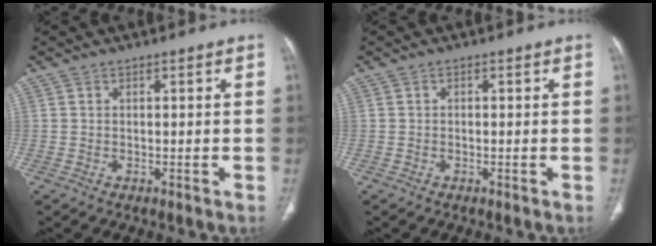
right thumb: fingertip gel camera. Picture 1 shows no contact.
{"total": 0.0}